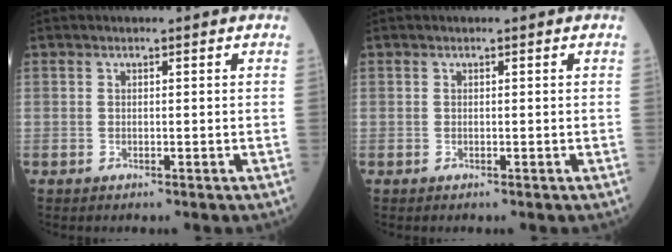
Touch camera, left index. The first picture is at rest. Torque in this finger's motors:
{"motor_torque": [-0.01, 0.01, 0.00, 0.00]}